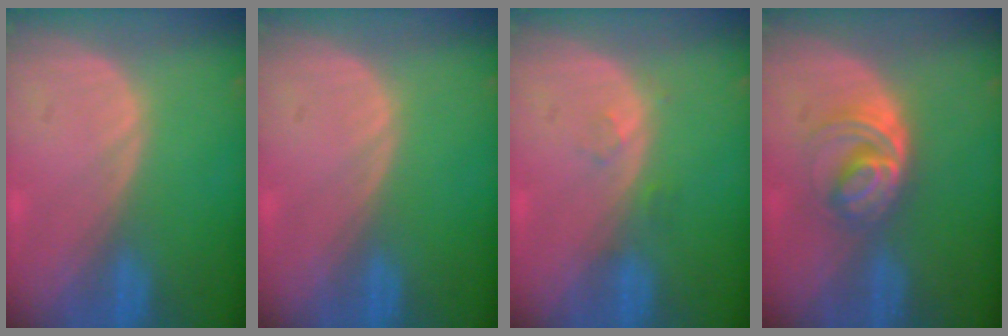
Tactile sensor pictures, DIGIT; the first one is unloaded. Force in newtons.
{"total": 0.0}
{"total": 1.4, "press": 1.4, "slide": 0.1}
{"total": 6.3, "press": 5.4, "slide": 3.1}